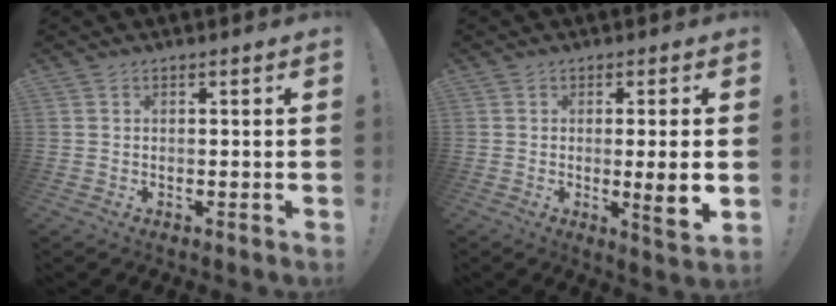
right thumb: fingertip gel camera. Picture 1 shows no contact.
{"total": 7.1, "force": [-0.6, -0.1, 7.1], "torque": [-0.093, -0.016, -0.012]}